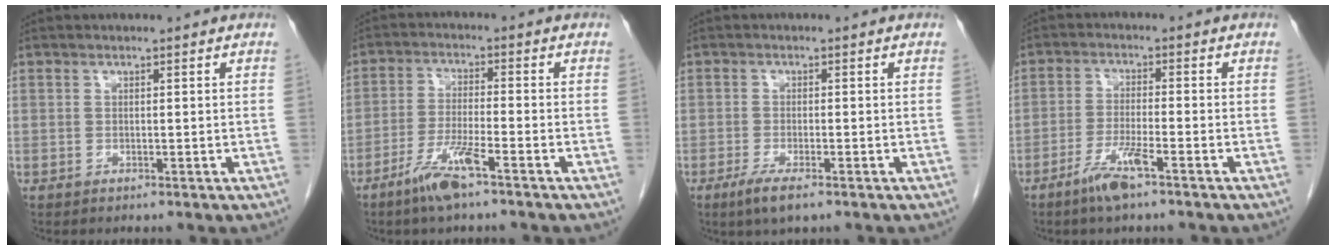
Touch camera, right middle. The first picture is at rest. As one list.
[{"total": 6.4, "force": [-4.2, 0.3, 4.8], "torque": [-0.101, -0.009, -0.082]}, {"total": 3.9, "force": [-2.4, 0.7, 3.0], "torque": [-0.061, -0.009, -0.042]}, {"total": 5.1, "force": [-3.4, 0.2, 3.9], "torque": [-0.080, -0.007, -0.066]}]